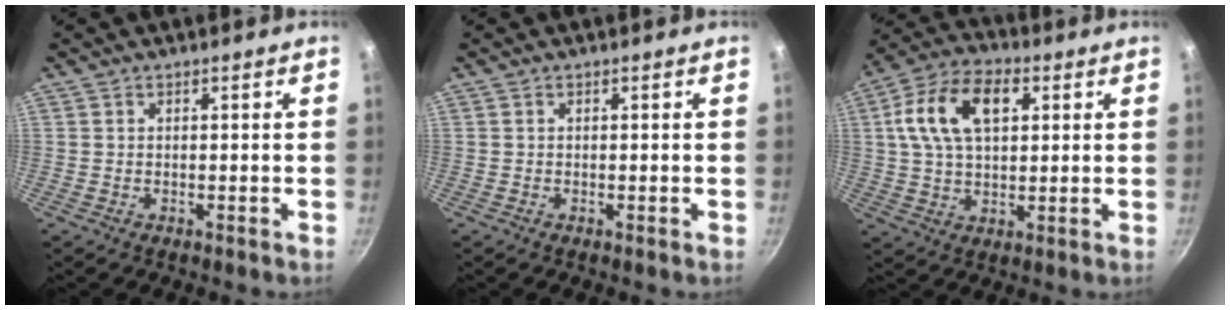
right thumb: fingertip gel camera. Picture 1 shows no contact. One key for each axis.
{"total": 0.0}
{"total": 14.4, "fx": 3.9, "fy": 8.8, "fz": 10.7, "tx": -0.177, "ty": 0.013, "tz": 0.056}